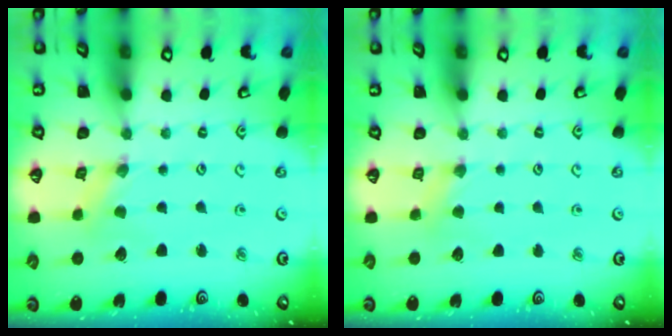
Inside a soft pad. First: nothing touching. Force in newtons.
{"total": 2.9, "press": 2.8, "slide": 0.6}